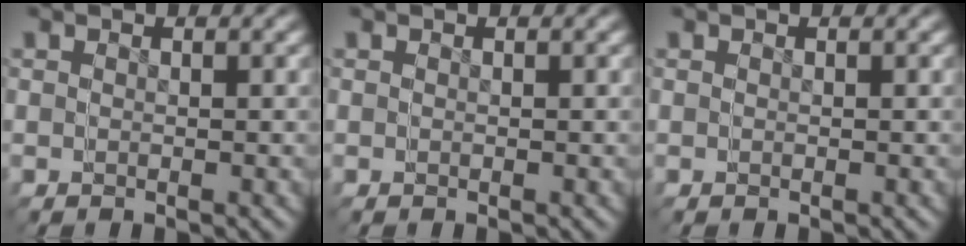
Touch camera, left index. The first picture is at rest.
{"total": 0.0}
{"total": 0.0}